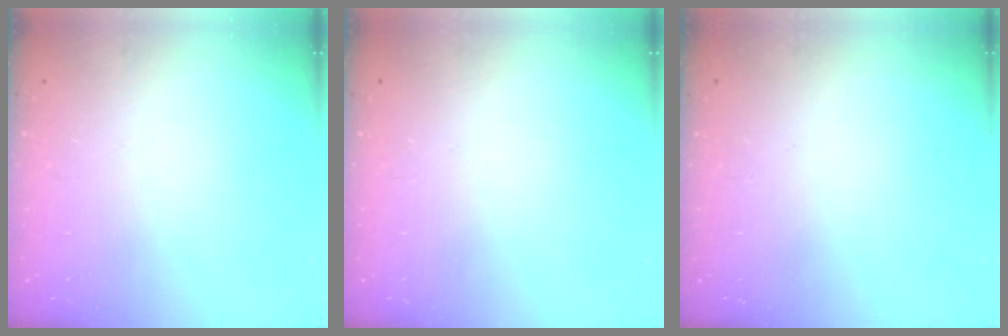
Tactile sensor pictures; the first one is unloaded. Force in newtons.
{"total": 0.0}
{"total": 0.0}